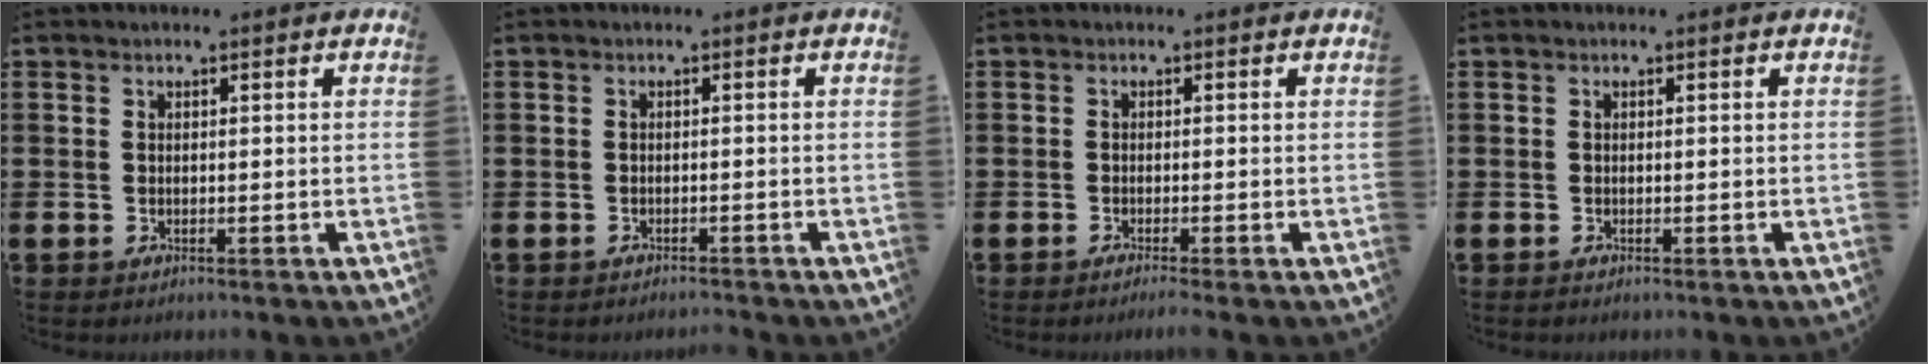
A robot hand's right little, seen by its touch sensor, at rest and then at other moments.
{"total": 0.7, "force": [-0.7, -0.1, 0.0], "torque": [0.000, -0.001, -0.015]}
{"total": 0.8, "force": [-0.5, 0.0, 0.7], "torque": [-0.011, -0.002, -0.009]}
{"total": 0.0}